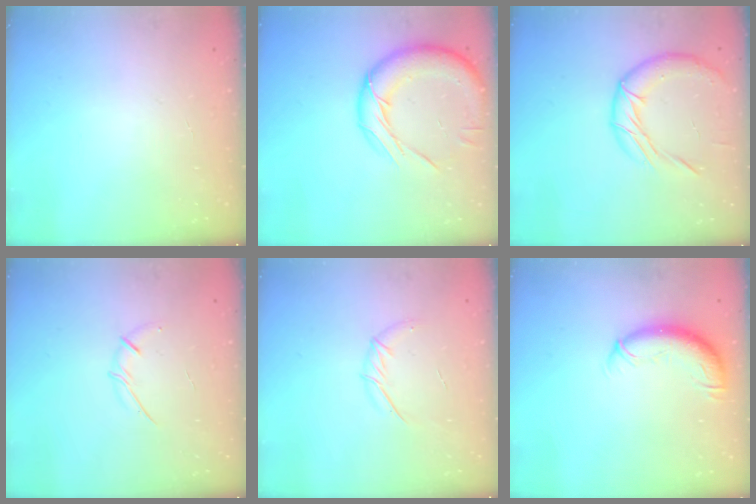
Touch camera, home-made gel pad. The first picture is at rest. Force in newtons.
{"total": 17.3, "press": 17.2, "slide": 1.8}
{"total": 12.8, "press": 12.8, "slide": 0.9}
{"total": 5.6, "press": 5.6, "slide": 0.7}
{"total": 6.2, "press": 6.0, "slide": 1.6}
{"total": 10.6, "press": 10.2, "slide": 2.7}